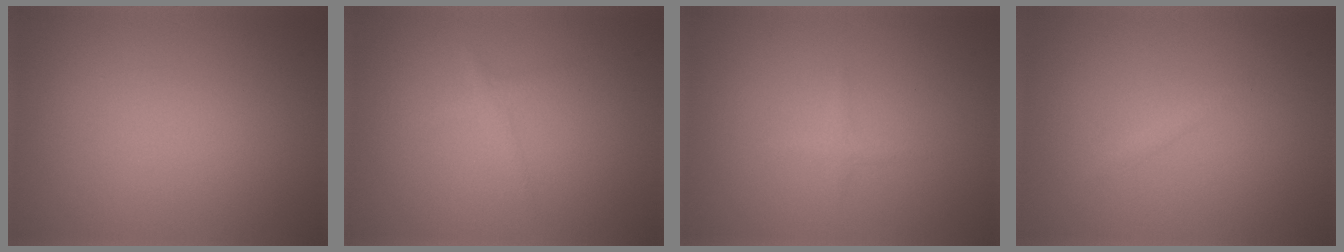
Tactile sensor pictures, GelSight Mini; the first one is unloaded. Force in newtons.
{"total": 1.0, "press": 1.0, "slide": 0.1}
{"total": 0.7, "press": 0.7, "slide": 0.1}
{"total": 0.7, "press": 0.7, "slide": 0.1}